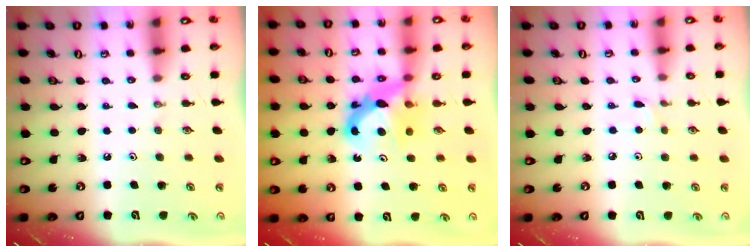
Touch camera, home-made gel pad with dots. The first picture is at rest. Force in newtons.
{"total": 7.8, "press": 7.8, "slide": 0.7}
{"total": 1.6, "press": 1.5, "slide": 0.2}